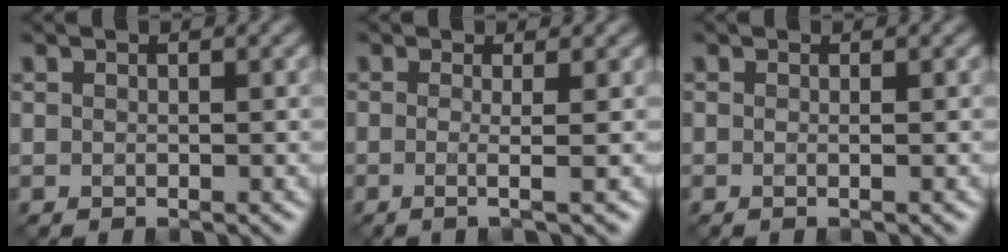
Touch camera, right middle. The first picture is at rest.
{"total": 2.4, "force": [-0.1, 0.8, 2.2], "torque": [-0.032, 0.001, -0.028]}
{"total": 0.7, "force": [0.0, 0.2, 0.7], "torque": [-0.012, -0.008, -0.010]}